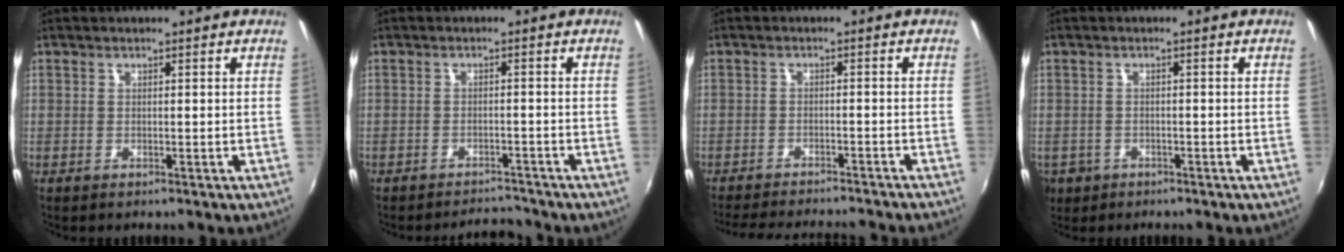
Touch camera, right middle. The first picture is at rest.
{"total": 4.5, "force": [-4.3, 1.1, 0.3], "torque": [-0.017, 0.005, -0.066]}
{"total": 12.3, "force": [-11.2, 0.9, 5.1], "torque": [-0.112, -0.011, -0.163]}
{"total": 5.9, "force": [-2.7, 4.7, 2.1], "torque": [-0.064, -0.008, -0.041]}